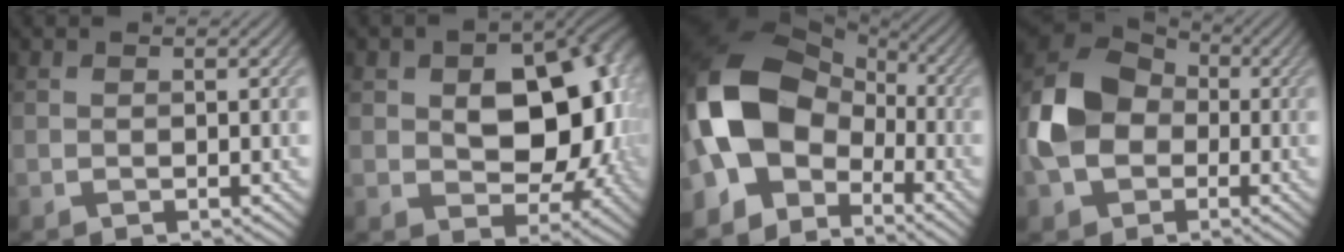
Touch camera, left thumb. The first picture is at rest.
{"total": 15.7, "force": [0.9, 10.3, 11.8], "torque": [-0.137, -0.003, 0.030]}
{"total": 14.3, "force": [-2.8, 10.0, 9.9], "torque": [-0.216, 0.010, -0.076]}
{"total": 11.2, "force": [-1.5, 8.5, 7.2], "torque": [-0.176, 0.005, -0.046]}